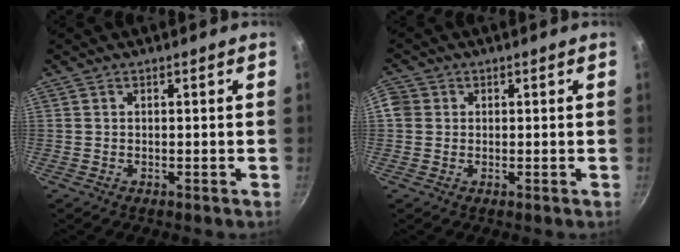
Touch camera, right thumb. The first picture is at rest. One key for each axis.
{"total": 3.1, "fx": 0.2, "fy": 2.9, "fz": 1.0, "tx": -0.007, "ty": 0.003, "tz": -0.005}